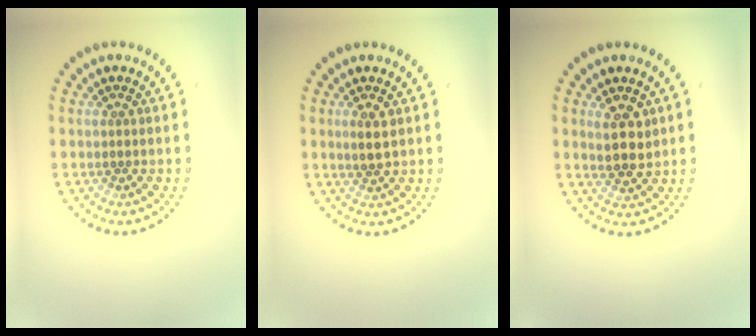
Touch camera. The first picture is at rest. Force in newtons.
{"total": 1.9, "press": 1.8, "slide": 0.6}
{"total": 2.8, "press": 2.6, "slide": 1.0}